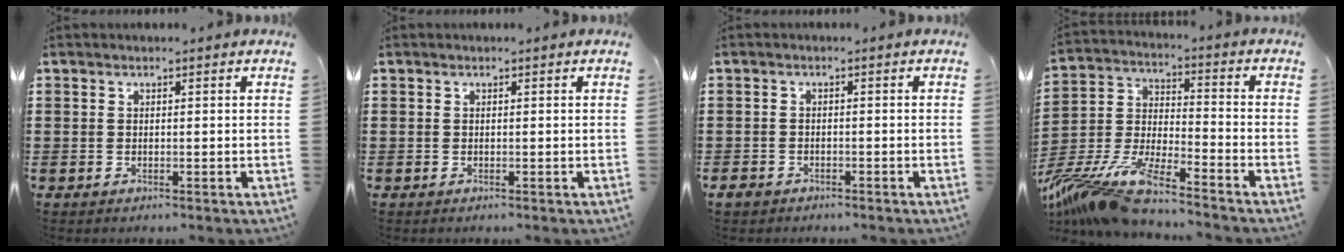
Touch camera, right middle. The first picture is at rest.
{"total": 0.0}
{"total": 1.3, "force": [-1.1, 0.6, 0.4], "torque": [-0.020, -0.004, -0.026]}
{"total": 12.6, "force": [-11.1, 0.8, 5.9], "torque": [-0.139, 0.002, -0.224]}